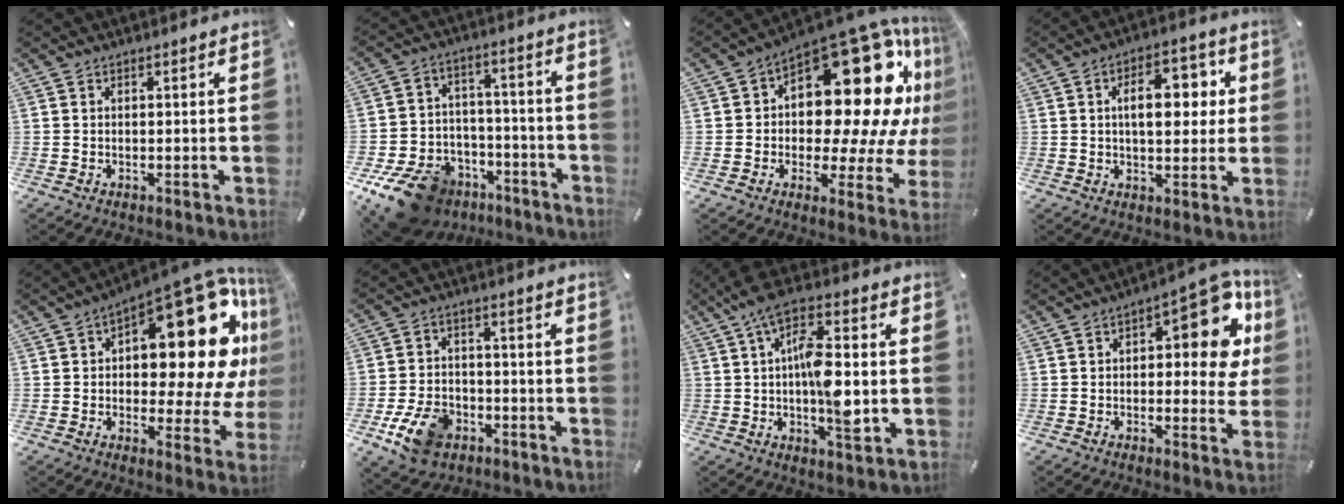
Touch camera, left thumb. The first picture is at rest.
{"total": 14.3, "force": [-9.3, 9.4, 5.5], "torque": [-0.096, 0.067, -0.155]}
{"total": 28.8, "force": [9.2, 15.2, 22.7], "torque": [-0.320, -0.096, 0.168]}
{"total": 11.4, "force": [2.4, 6.6, 8.9], "torque": [-0.124, -0.002, 0.033]}
{"total": 27.8, "force": [9.0, 13.2, 22.8], "torque": [-0.271, -0.090, 0.158]}
{"total": 10.9, "force": [-5.0, 7.6, 6.0], "torque": [-0.117, 0.026, -0.086]}
{"total": 14.4, "force": [0.6, 5.8, 13.1], "torque": [-0.234, -0.010, 0.006]}
{"total": 14.9, "force": [4.8, 7.3, 12.0], "torque": [-0.139, -0.042, 0.075]}